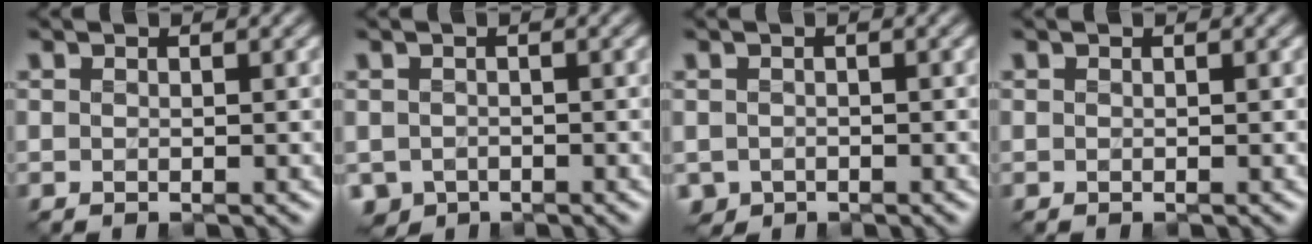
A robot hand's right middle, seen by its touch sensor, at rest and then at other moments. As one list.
[{"total": 2.0, "force": [-1.2, 1.5, 0.6], "torque": [-0.009, -0.010, -0.025]}, {"total": 1.3, "force": [-0.6, 1.1, 0.2], "torque": [-0.003, -0.009, -0.014]}, {"total": 0.0}]